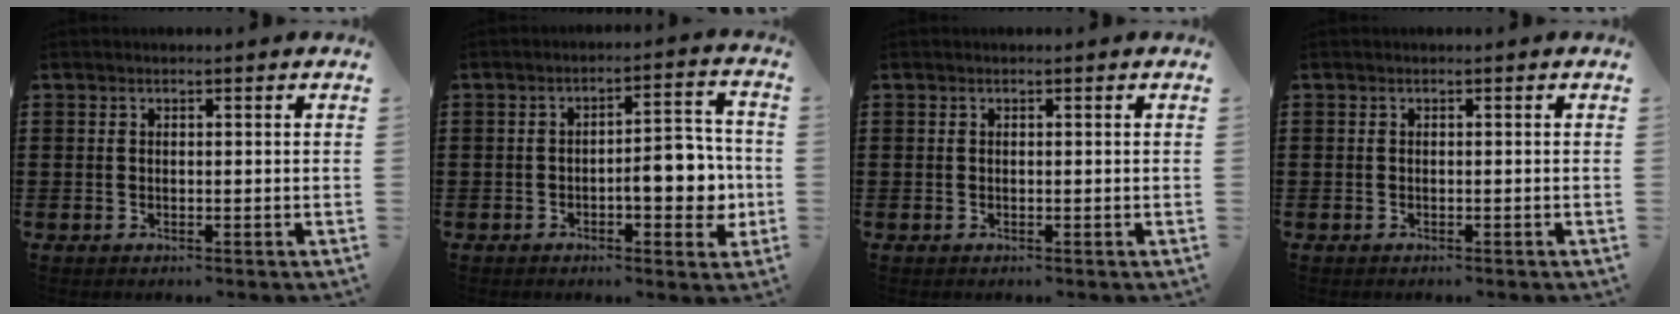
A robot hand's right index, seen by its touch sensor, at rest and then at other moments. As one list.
[{"total": 7.8, "force": [-1.7, 3.5, 6.8], "torque": [-0.076, -0.004, -0.038]}, {"total": 0.0}, {"total": 0.0}]